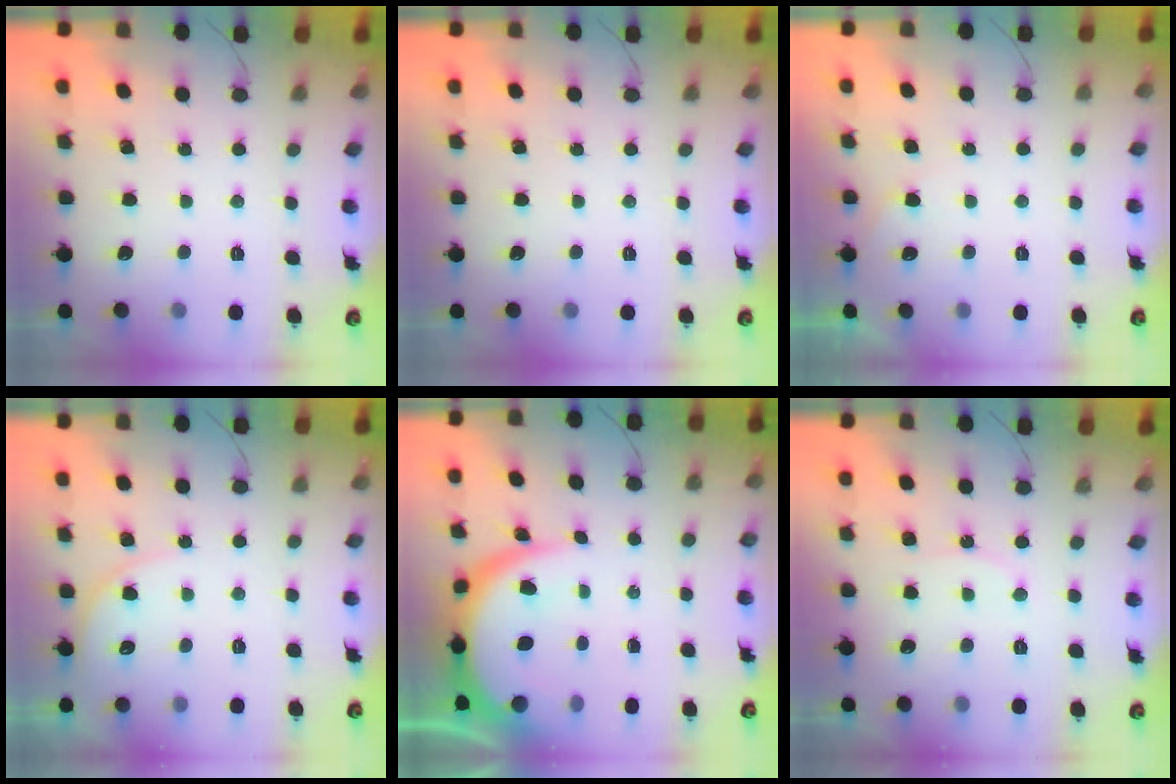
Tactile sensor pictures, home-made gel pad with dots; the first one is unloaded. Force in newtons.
{"total": 0.0}
{"total": 4.4, "press": 4.4, "slide": 0.1}
{"total": 4.4, "press": 4.4, "slide": 0.5}
{"total": 10.9, "press": 10.9, "slide": 0.9}
{"total": 5.1, "press": 5.1, "slide": 0.5}